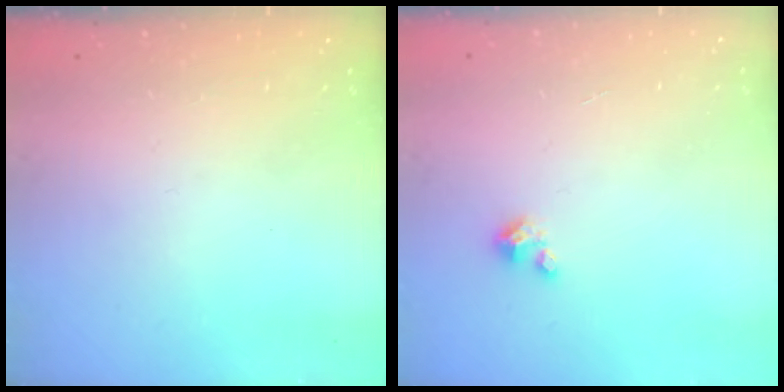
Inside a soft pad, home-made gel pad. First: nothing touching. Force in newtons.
{"total": 2.6, "press": 2.6, "slide": 0.2}